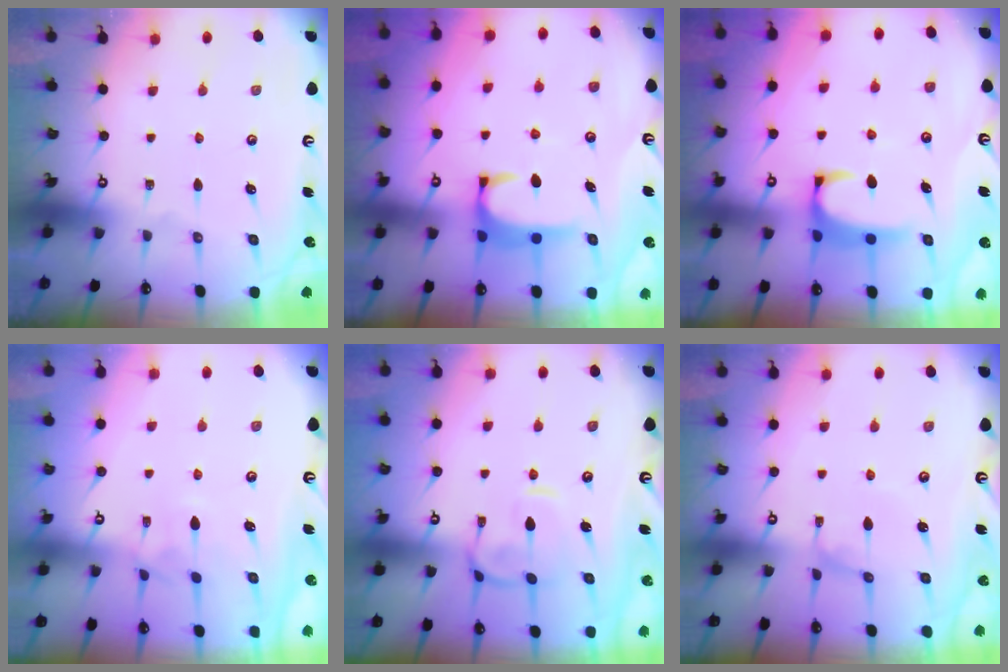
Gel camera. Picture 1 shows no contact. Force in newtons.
{"total": 2.5, "press": 2.4, "slide": 0.7}
{"total": 2.2, "press": 2.0, "slide": 0.7}
{"total": 1.9, "press": 1.7, "slide": 0.7}
{"total": 3.9, "press": 3.8, "slide": 0.9}
{"total": 0.7, "press": 0.5, "slide": 0.4}